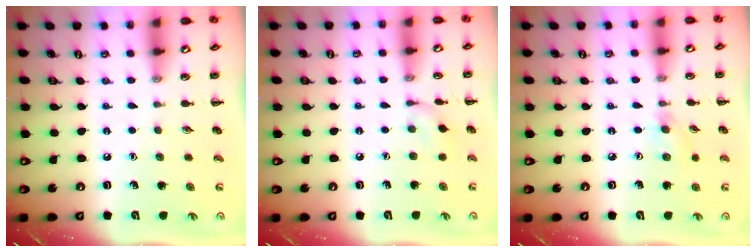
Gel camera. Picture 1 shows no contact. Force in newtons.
{"total": 5.9, "press": 5.8, "slide": 1.2}
{"total": 5.4, "press": 5.0, "slide": 2.0}